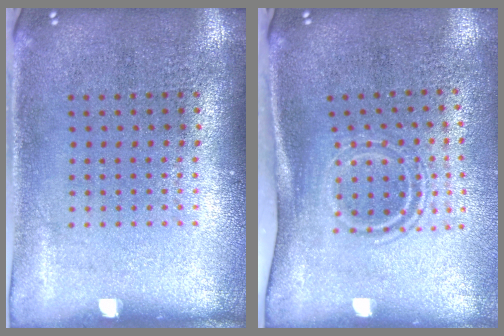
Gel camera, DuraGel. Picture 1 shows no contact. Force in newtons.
{"total": 1.7, "press": 1.1, "slide": 1.3}